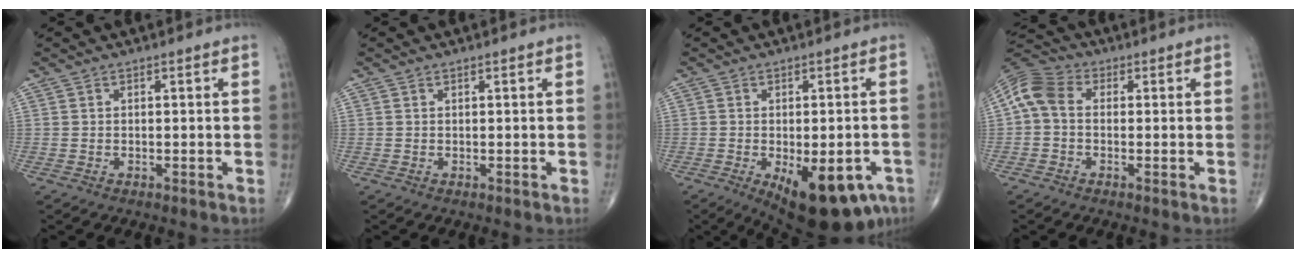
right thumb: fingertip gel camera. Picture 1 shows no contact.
{"total": 0.0}
{"total": 16.0, "force": [-6.9, 7.2, 12.5], "torque": [-0.130, 0.001, -0.077]}
{"total": 7.4, "force": [0.4, 5.2, 5.1], "torque": [-0.101, 0.021, -0.007]}